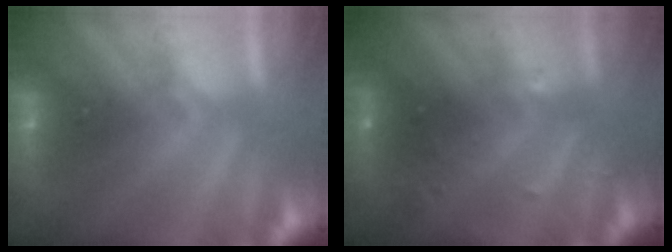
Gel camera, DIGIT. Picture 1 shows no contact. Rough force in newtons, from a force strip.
{"total": 2.9}